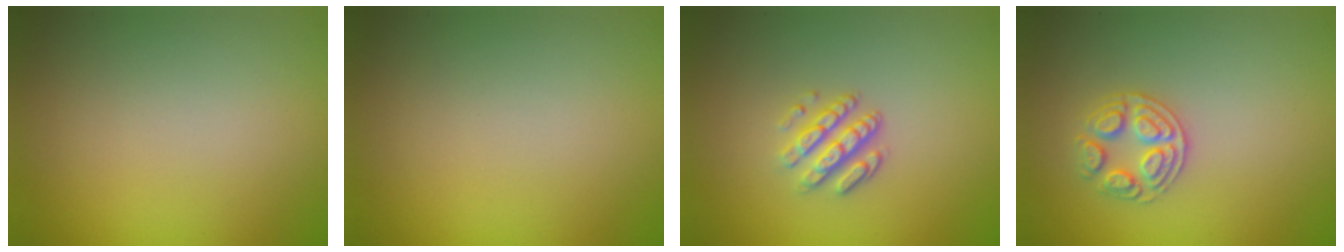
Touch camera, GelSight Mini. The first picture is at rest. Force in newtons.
{"total": 0.0}
{"total": 3.3, "press": 2.3, "slide": 2.3}
{"total": 2.6, "press": 2.5, "slide": 0.8}